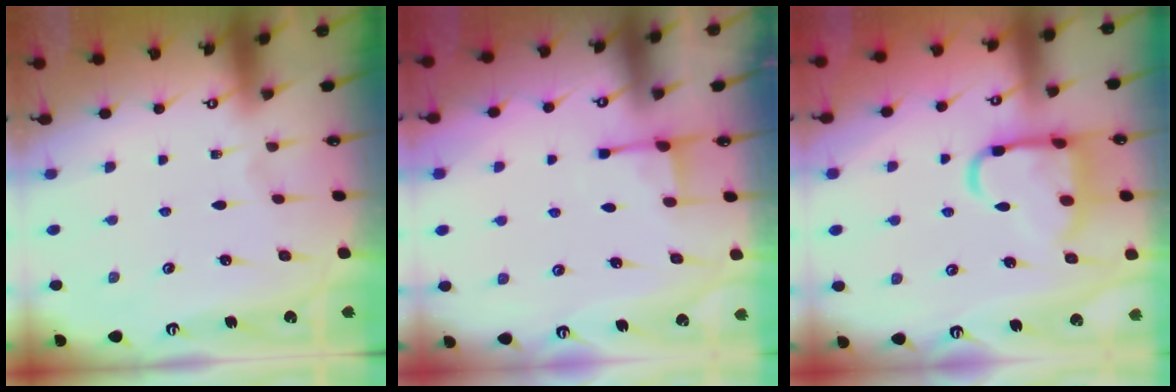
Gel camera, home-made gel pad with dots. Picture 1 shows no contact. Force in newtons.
{"total": 2.7, "press": 2.6, "slide": 0.7}
{"total": 14.4, "press": 14.3, "slide": 1.6}